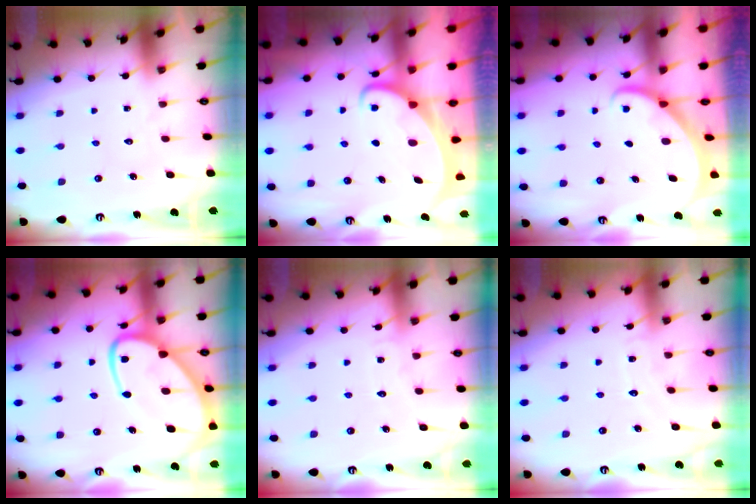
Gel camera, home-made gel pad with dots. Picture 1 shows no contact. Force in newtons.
{"total": 2.8, "press": 2.7, "slide": 0.3}
{"total": 2.1, "press": 2.1, "slide": 0.1}
{"total": 16.9, "press": 16.8, "slide": 1.4}
{"total": 3.5, "press": 3.4, "slide": 0.3}
{"total": 5.6, "press": 5.6, "slide": 0.5}